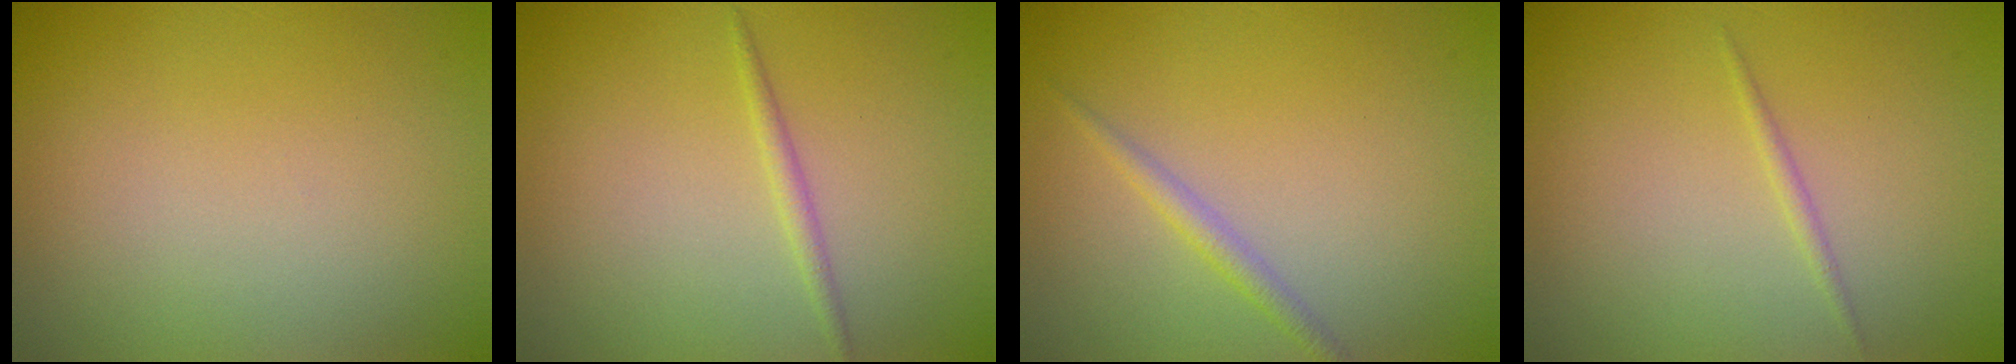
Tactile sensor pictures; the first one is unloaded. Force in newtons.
{"total": 1.0, "press": 1.0, "slide": 0.0}
{"total": 1.4, "press": 1.4, "slide": 0.1}
{"total": 0.7, "press": 0.7, "slide": 0.1}